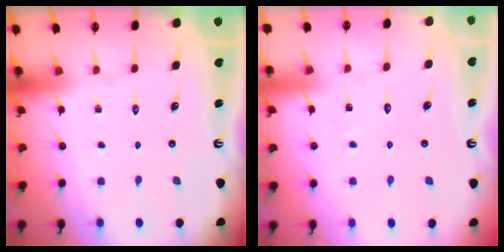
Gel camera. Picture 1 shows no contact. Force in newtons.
{"total": 4.6, "press": 4.5, "slide": 0.4}